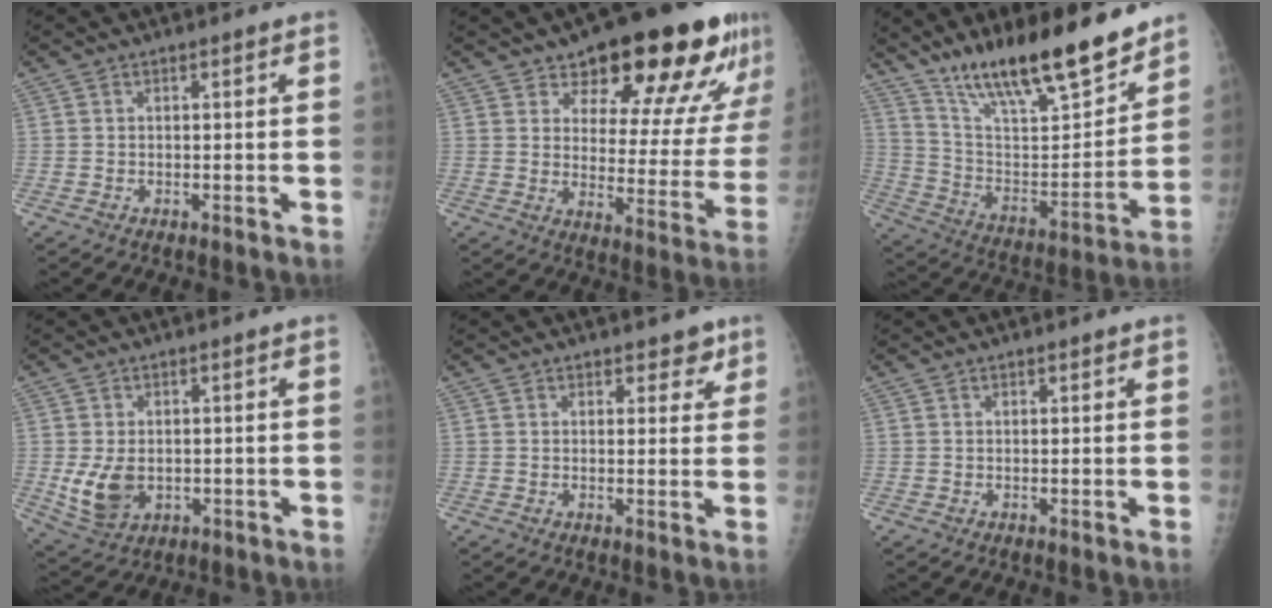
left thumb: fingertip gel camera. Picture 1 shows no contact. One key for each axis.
{"total": 22.4, "fx": 15.1, "fy": 8.6, "fz": 14.1, "tx": -0.148, "ty": -0.074, "tz": 0.202}
{"total": 22.6, "fx": 17.5, "fy": 5.4, "fz": 13.2, "tx": -0.187, "ty": -0.089, "tz": 0.302}
{"total": 7.2, "fx": -0.7, "fy": 5.1, "fz": 5.1, "tx": -0.088, "ty": -0.009, "tz": 0.003}
{"total": 3.7, "fx": 2.6, "fy": 2.2, "fz": 1.5, "tx": 0.013, "ty": -0.012, "tz": 0.032}
{"total": 0.7, "fx": 0.6, "fy": 0.4, "fz": 0.3, "tx": 0.000, "ty": -0.002, "tz": 0.006}